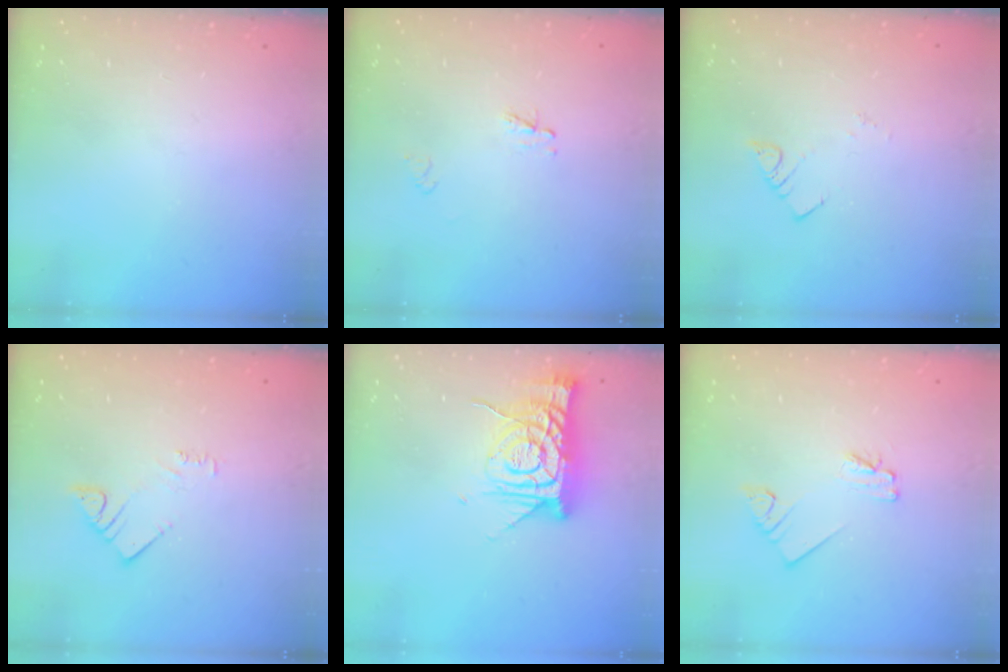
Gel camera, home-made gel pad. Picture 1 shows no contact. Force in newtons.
{"total": 2.3, "press": 2.3, "slide": 0.3}
{"total": 1.9, "press": 1.9, "slide": 0.1}
{"total": 3.3, "press": 3.2, "slide": 0.6}
{"total": 12.7, "press": 12.7, "slide": 1.2}
{"total": 2.3, "press": 2.3, "slide": 0.1}